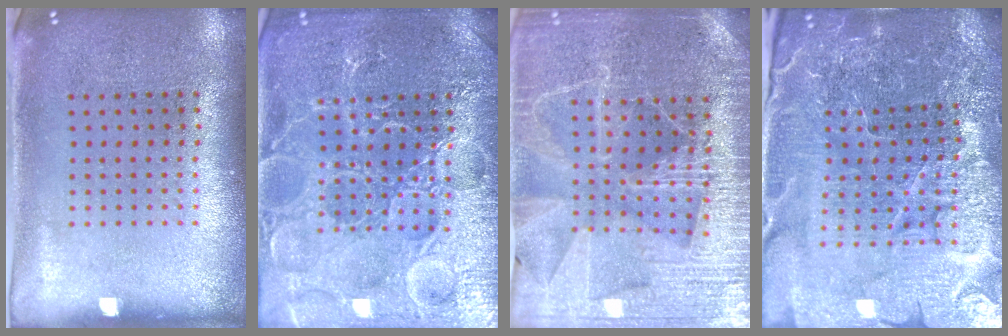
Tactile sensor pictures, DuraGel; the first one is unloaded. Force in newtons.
{"total": 5.3, "press": 5.3, "slide": 0.6}
{"total": 4.4, "press": 4.1, "slide": 1.6}
{"total": 5.5, "press": 5.2, "slide": 1.9}